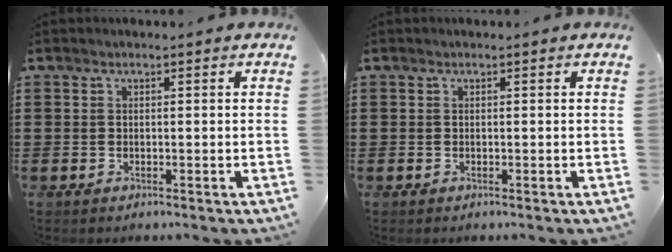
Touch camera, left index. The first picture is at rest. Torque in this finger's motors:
{"motor_torque": [0.00, 0.00, 0.00, 0.00]}